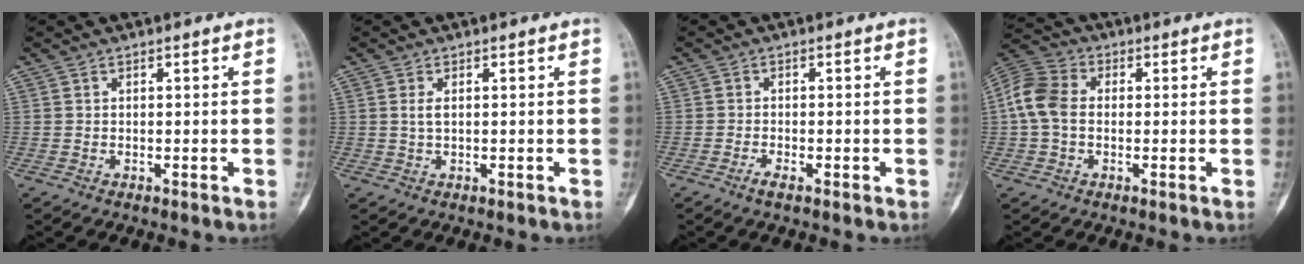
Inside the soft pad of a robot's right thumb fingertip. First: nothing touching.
{"total": 1.5, "force": [0.2, 0.6, 1.3], "torque": [-0.026, -0.001, 0.006]}
{"total": 1.8, "force": [-1.1, 0.5, 1.3], "torque": [-0.031, 0.000, -0.024]}
{"total": 8.6, "force": [0.0, 6.4, 5.8], "torque": [-0.118, 0.026, -0.011]}